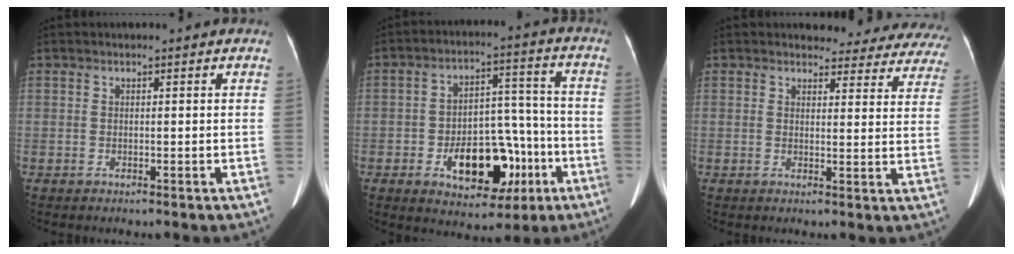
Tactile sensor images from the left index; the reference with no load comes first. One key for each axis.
{"total": 13.0, "fx": -5.2, "fy": 7.2, "fz": 9.5, "tx": -0.142, "ty": 0.023, "tz": -0.065}
{"total": 15.9, "fx": 15.0, "fy": 4.8, "fz": 2.2, "tx": 0.012, "ty": -0.055, "tz": 0.138}